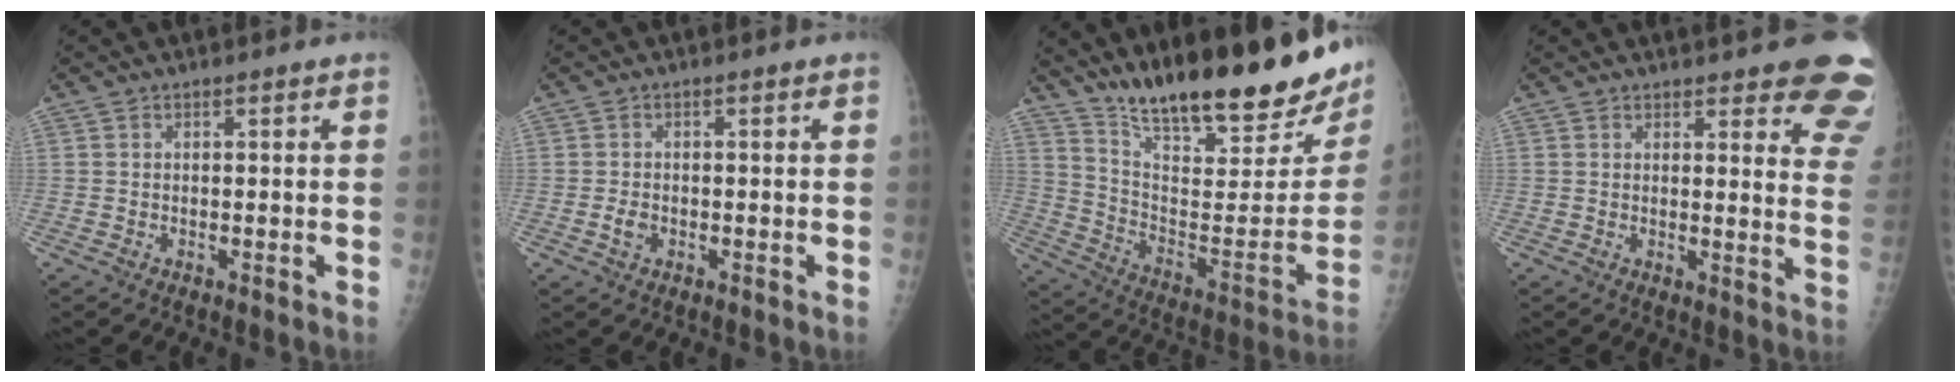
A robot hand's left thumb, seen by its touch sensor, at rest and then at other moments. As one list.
[{"total": 1.9, "force": [-0.6, 1.3, 1.2], "torque": [-0.022, 0.003, -0.012]}, {"total": 29.6, "force": [21.9, 6.6, 18.9], "torque": [-0.266, -0.099, 0.333]}, {"total": 13.0, "force": [10.2, 3.6, 7.3], "torque": [-0.041, -0.057, 0.093]}]